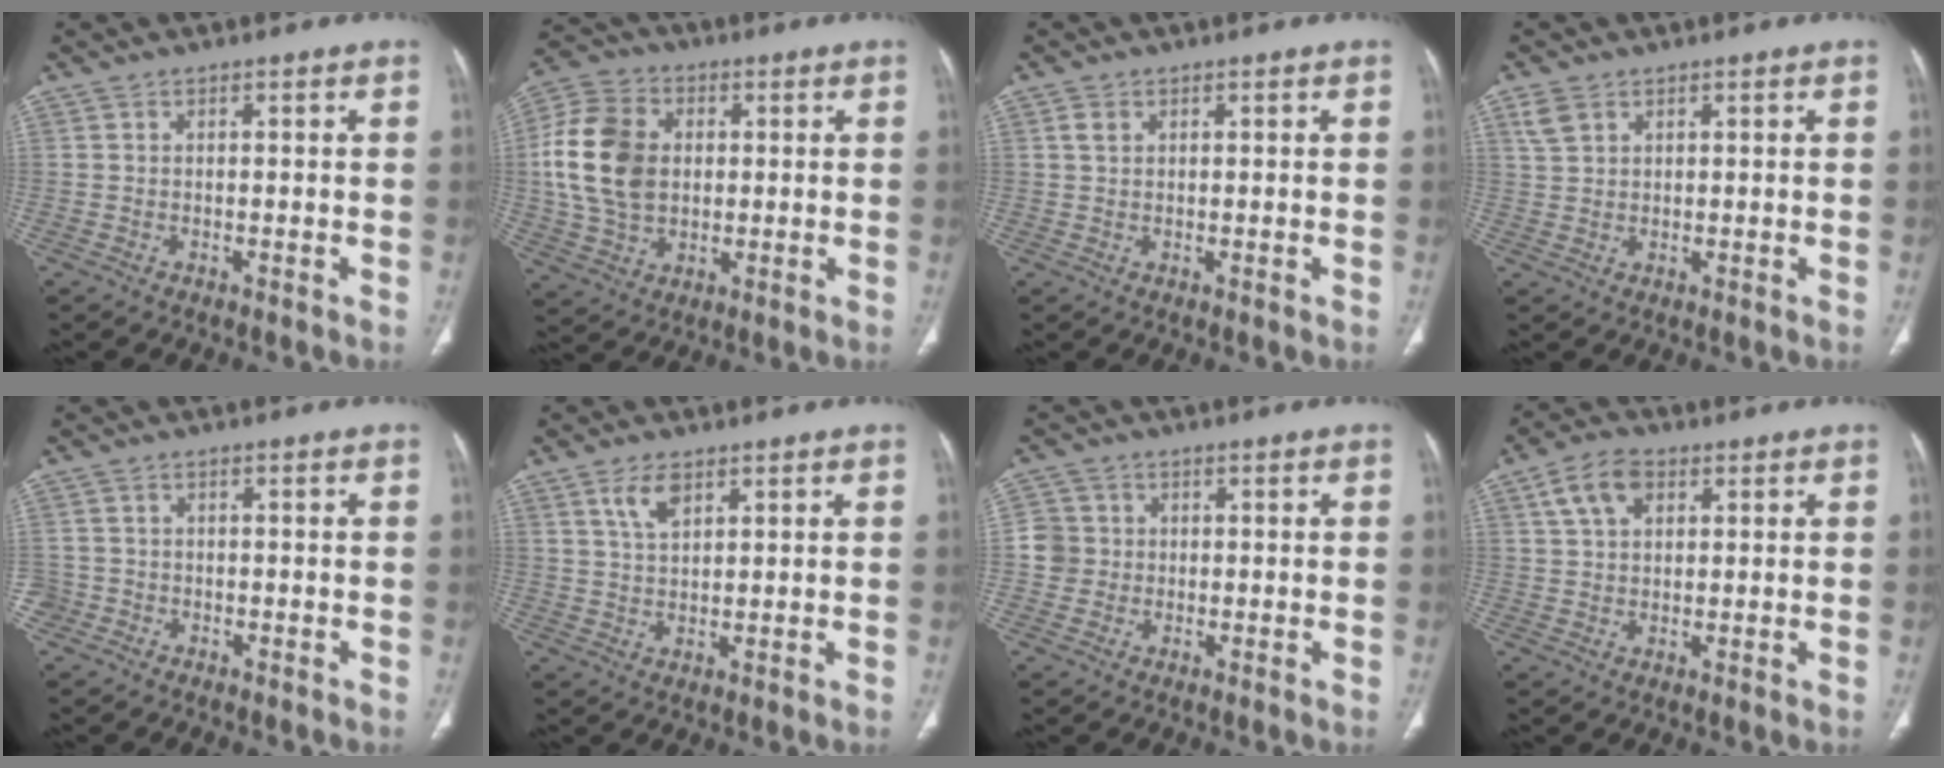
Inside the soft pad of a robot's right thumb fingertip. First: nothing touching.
{"total": 15.4, "force": [1.3, 11.4, 10.2], "torque": [-0.187, 0.010, 0.025]}
{"total": 1.7, "force": [0.7, 1.2, 0.9], "torque": [-0.019, 0.002, 0.016]}
{"total": 3.1, "force": [1.7, 2.1, 1.5], "torque": [-0.028, 0.001, 0.041]}
{"total": 2.9, "force": [-1.6, 2.4, -0.1], "torque": [0.004, 0.015, -0.033]}
{"total": 4.6, "force": [2.6, 2.3, 3.1], "torque": [-0.051, -0.010, 0.053]}
{"total": 4.4, "force": [-0.1, 4.3, 0.6], "torque": [0.016, 0.008, -0.007]}
{"total": 7.1, "force": [2.9, 4.6, 4.6], "torque": [-0.074, 0.004, 0.051]}